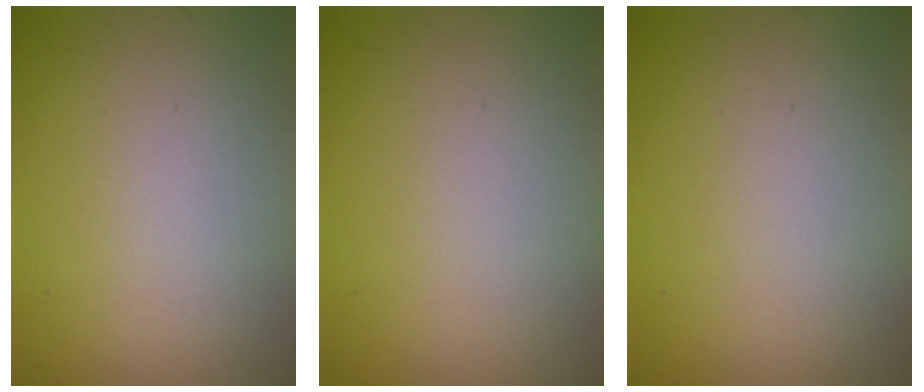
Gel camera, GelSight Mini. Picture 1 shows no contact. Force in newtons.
{"total": 0.0}
{"total": 0.0}